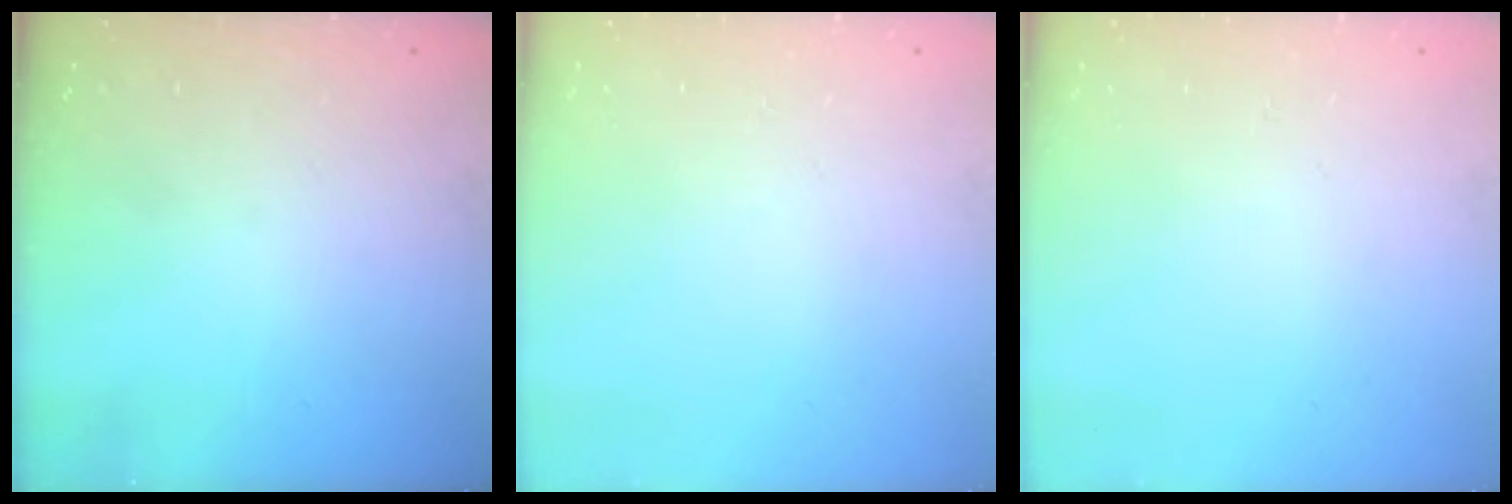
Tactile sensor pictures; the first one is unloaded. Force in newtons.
{"total": 0.0}
{"total": 0.0}